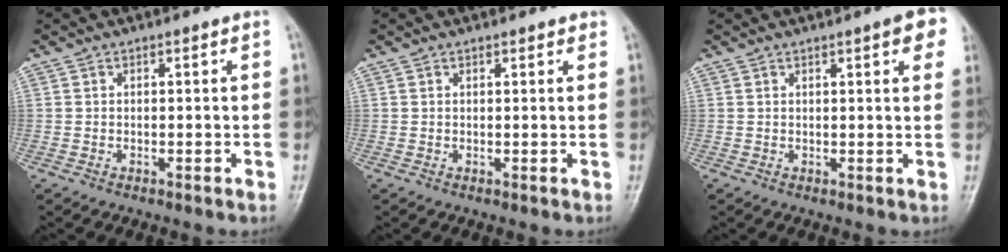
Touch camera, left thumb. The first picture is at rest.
{"total": 1.1, "force": [0.9, 0.4, 0.6], "torque": [-0.007, -0.002, 0.009]}
{"total": 5.5, "force": [2.7, 1.2, 4.6], "torque": [-0.043, -0.002, 0.026]}